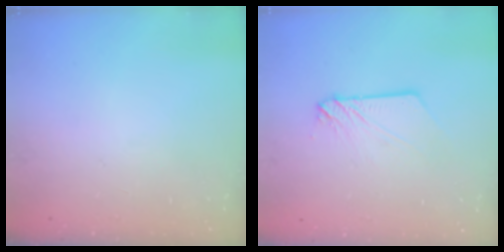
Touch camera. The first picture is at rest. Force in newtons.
{"total": 3.2, "press": 3.2, "slide": 0.2}